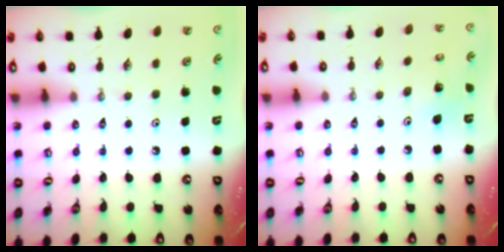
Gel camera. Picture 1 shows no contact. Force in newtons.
{"total": 5.1, "press": 4.7, "slide": 2.1}